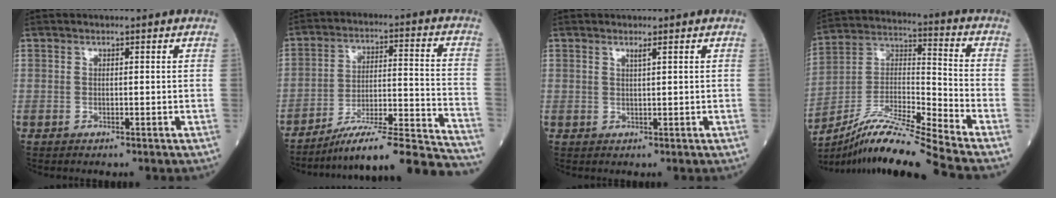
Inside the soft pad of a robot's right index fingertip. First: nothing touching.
{"total": 21.7, "force": [-20.1, -0.5, 8.1], "torque": [-0.084, 0.015, -0.295]}
{"total": 0.9, "force": [0.6, -0.2, 0.6], "torque": [-0.015, -0.005, 0.011]}
{"total": 15.9, "force": [-13.8, -2.3, 7.4], "torque": [-0.141, 0.012, -0.252]}